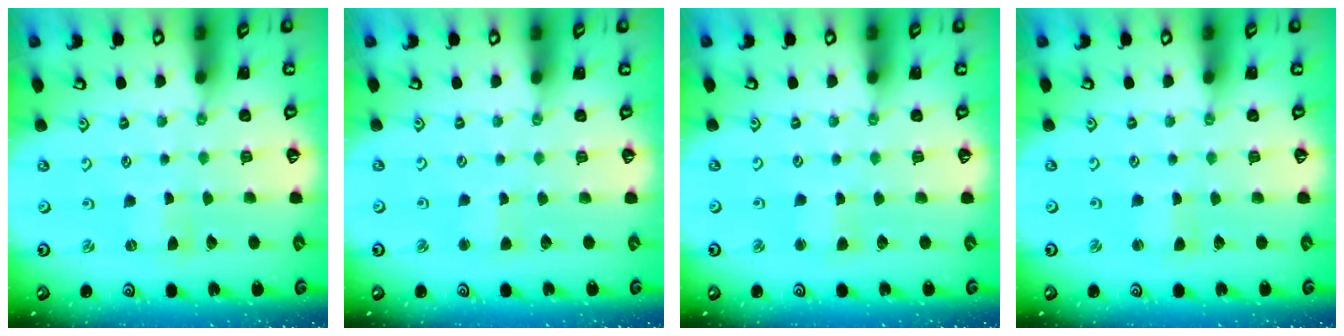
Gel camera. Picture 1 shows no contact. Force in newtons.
{"total": 2.6, "press": 2.6, "slide": 0.3}
{"total": 3.0, "press": 2.9, "slide": 0.6}
{"total": 1.3, "press": 1.3, "slide": 0.1}